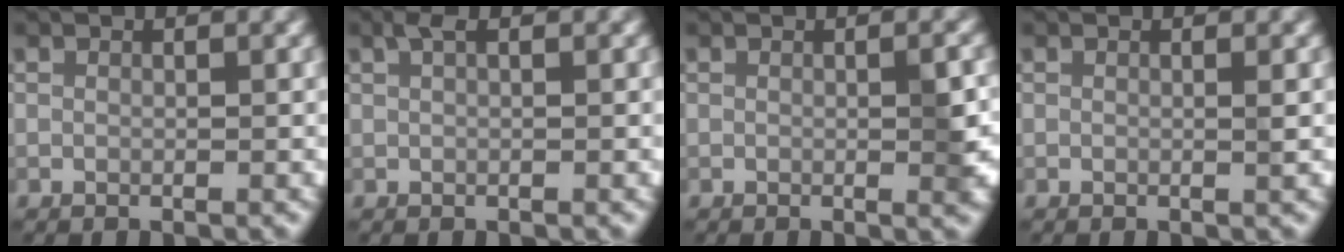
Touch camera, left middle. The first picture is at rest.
{"total": 1.0, "force": [0.6, 0.2, 0.8], "torque": [-0.018, 0.005, 0.010]}
{"total": 2.3, "force": [-0.2, 0.3, 2.2], "torque": [-0.032, 0.000, -0.002]}
{"total": 0.5, "force": [0.0, -0.1, 0.5], "torque": [-0.009, -0.001, -0.001]}